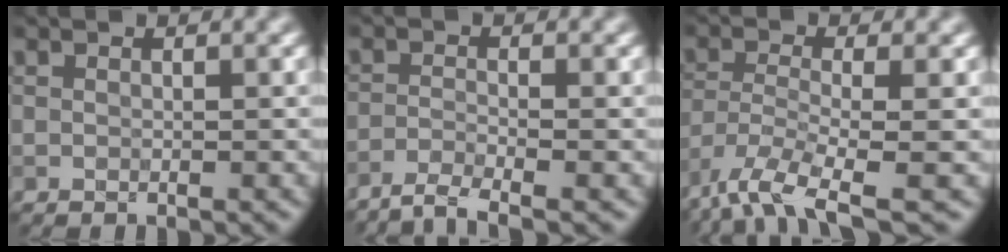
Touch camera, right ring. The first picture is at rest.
{"total": 2.8, "force": [-2.3, 0.4, 1.5], "torque": [-0.028, -0.002, -0.055]}
{"total": 7.9, "force": [-5.5, 2.2, 5.3], "torque": [-0.111, -0.015, -0.110]}